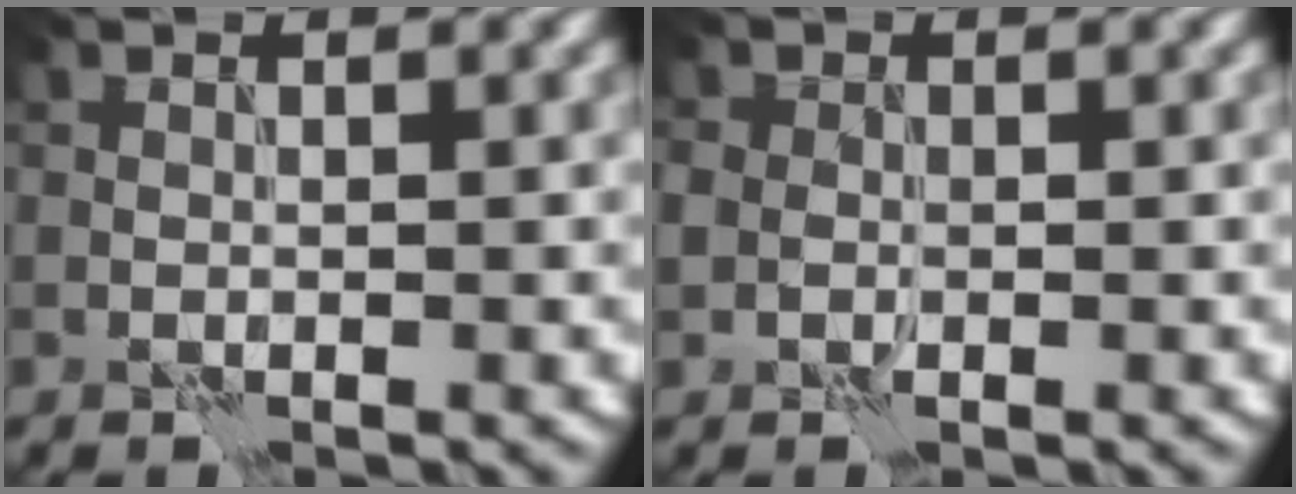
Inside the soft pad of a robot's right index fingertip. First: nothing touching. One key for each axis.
{"total": 2.0, "fx": -0.1, "fy": 1.6, "fz": 1.2, "tx": -0.021, "ty": 0.000, "tz": -0.002}